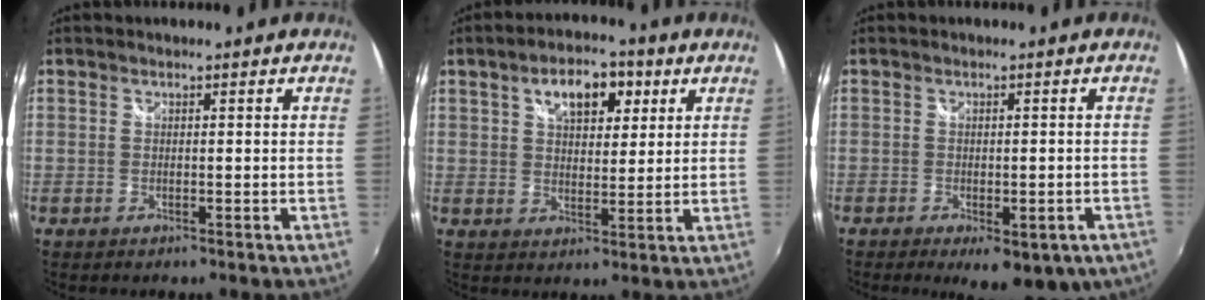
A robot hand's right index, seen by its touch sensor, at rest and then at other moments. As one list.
[{"total": 9.5, "force": [4.4, 5.1, 6.7], "torque": [-0.105, 0.028, 0.071]}, {"total": 10.7, "force": [-6.5, 4.1, 7.5], "torque": [-0.117, -0.031, -0.079]}]